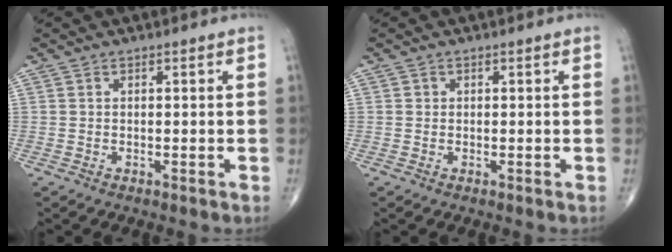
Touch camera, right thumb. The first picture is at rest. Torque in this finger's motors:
{"motor_torque": [0.19, 0.08, 0.24, -0.07, -0.02]}